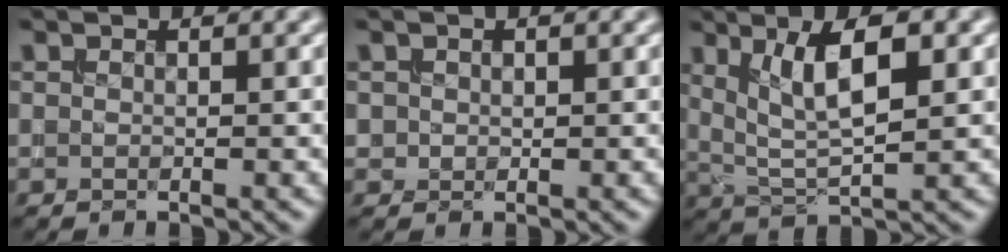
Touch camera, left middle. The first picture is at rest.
{"total": 0.6, "force": [0.1, 0.6, 0.1], "torque": [-0.001, -0.001, 0.003]}
{"total": 6.2, "force": [1.9, 1.9, 5.6], "torque": [-0.099, 0.000, 0.037]}